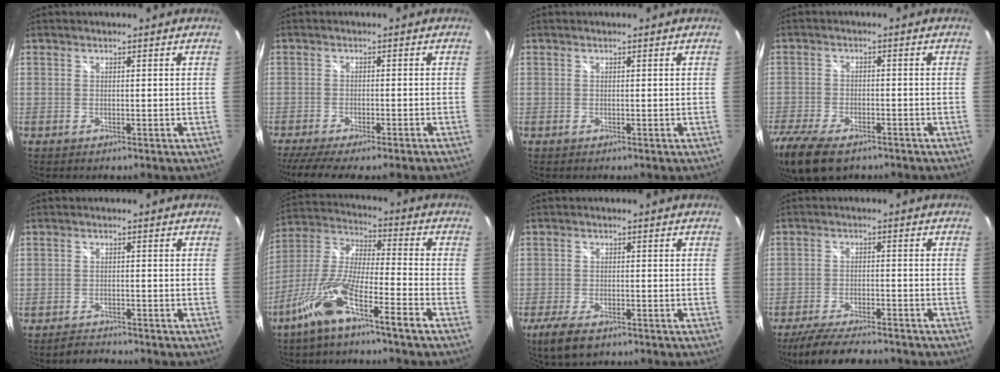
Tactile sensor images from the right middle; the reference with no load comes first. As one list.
[{"total": 8.7, "force": [-7.2, -0.1, 4.9], "torque": [-0.107, -0.030, -0.113]}, {"total": 0.0}, {"total": 14.6, "force": [-10.3, 6.6, 8.0], "torque": [-0.210, -0.048, -0.182]}, {"total": 2.7, "force": [-2.6, 0.8, 0.2], "torque": [-0.014, 0.001, -0.043]}, {"total": 13.8, "force": [-8.6, 1.1, 10.7], "torque": [-0.218, -0.013, -0.164]}, {"total": 6.9, "force": [-4.7, 2.7, 4.2], "torque": [-0.107, -0.024, -0.085]}, {"total": 12.2, "force": [-10.4, 2.6, 5.8], "torque": [-0.127, -0.025, -0.167]}]